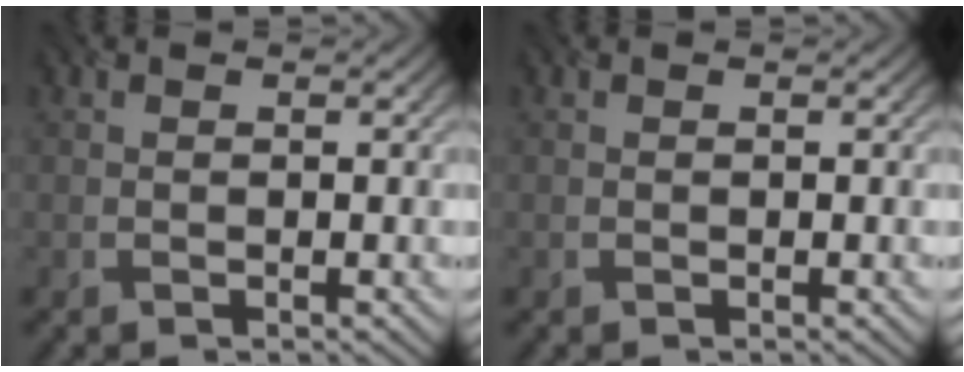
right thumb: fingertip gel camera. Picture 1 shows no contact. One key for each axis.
{"total": 0.0}